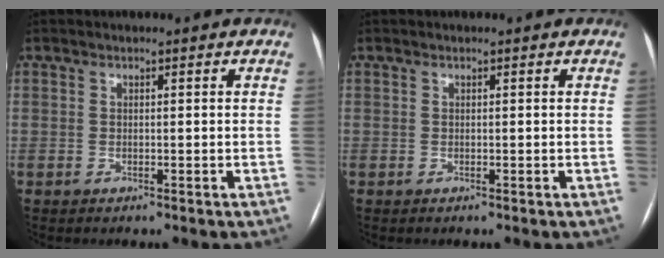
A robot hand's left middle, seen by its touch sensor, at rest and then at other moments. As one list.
[{"total": 0.0}]